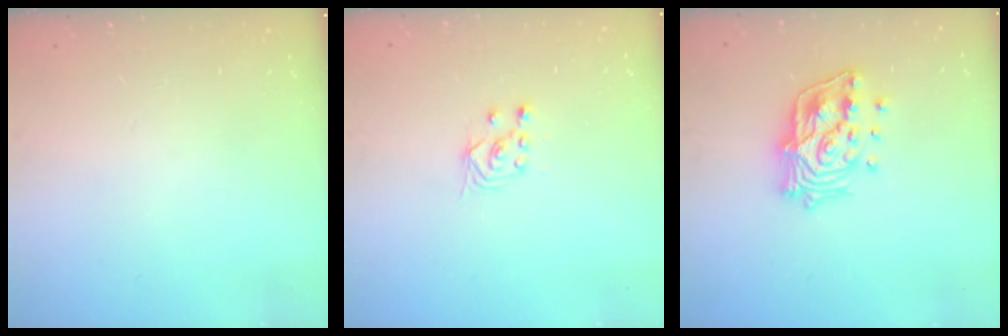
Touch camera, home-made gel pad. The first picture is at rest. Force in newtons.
{"total": 2.5, "press": 2.2, "slide": 1.2}
{"total": 17.1, "press": 16.9, "slide": 2.5}